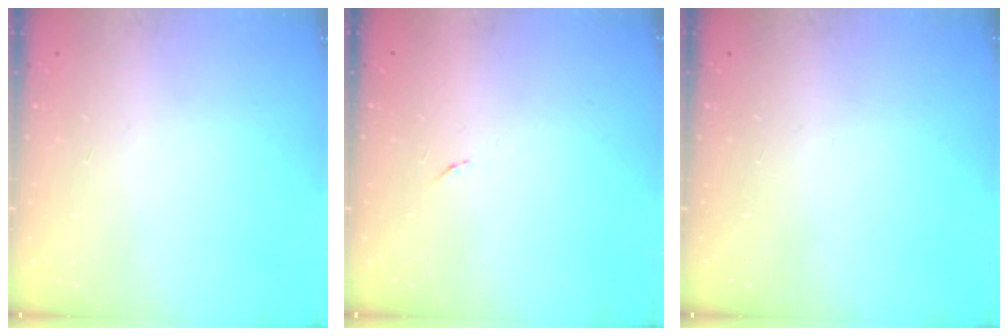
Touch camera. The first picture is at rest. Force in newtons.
{"total": 4.2, "press": 4.2, "slide": 0.3}
{"total": 0.0}